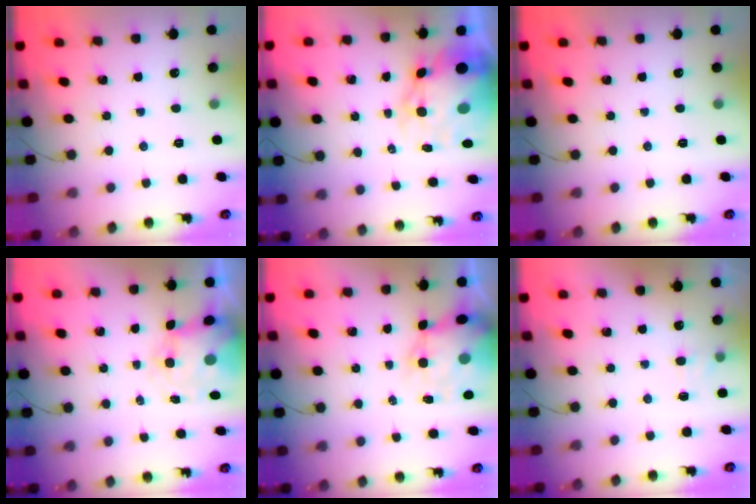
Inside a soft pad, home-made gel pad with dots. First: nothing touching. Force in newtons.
{"total": 14.0, "press": 13.6, "slide": 3.6}
{"total": 0.0}
{"total": 7.6, "press": 7.3, "slide": 2.2}
{"total": 6.9, "press": 6.5, "slide": 2.4}
{"total": 5.9, "press": 5.7, "slide": 1.6}